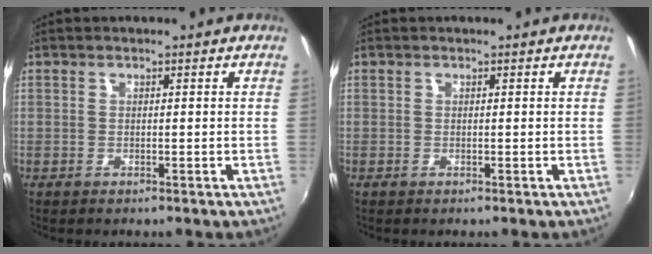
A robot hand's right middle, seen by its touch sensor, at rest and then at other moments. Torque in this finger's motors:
{"motor_torque": [-0.19, 0.19, 0.02, 0.00]}